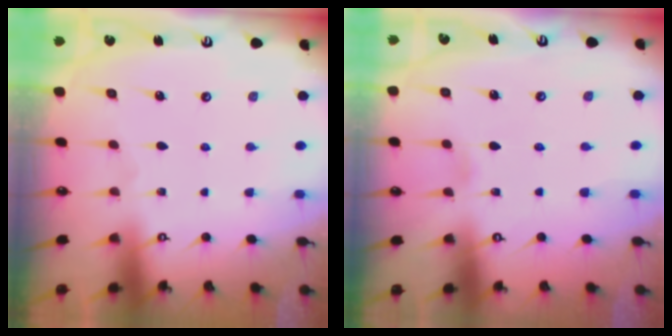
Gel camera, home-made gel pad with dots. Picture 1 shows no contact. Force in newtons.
{"total": 2.4, "press": 2.4, "slide": 0.3}